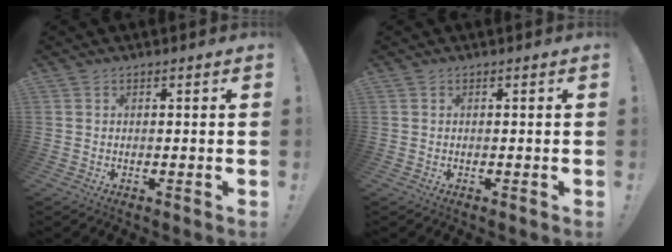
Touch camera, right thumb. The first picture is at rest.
{"total": 0.0}